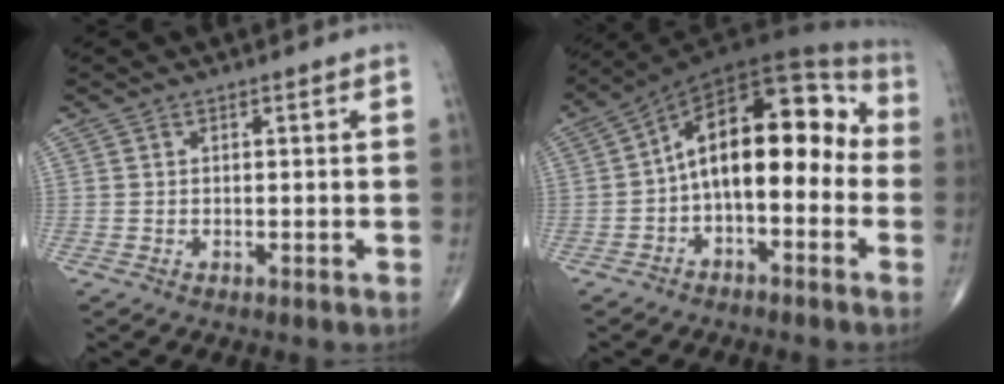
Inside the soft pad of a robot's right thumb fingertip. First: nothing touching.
{"total": 16.2, "force": [-1.2, 8.7, 13.6], "torque": [-0.178, 0.058, -0.029]}